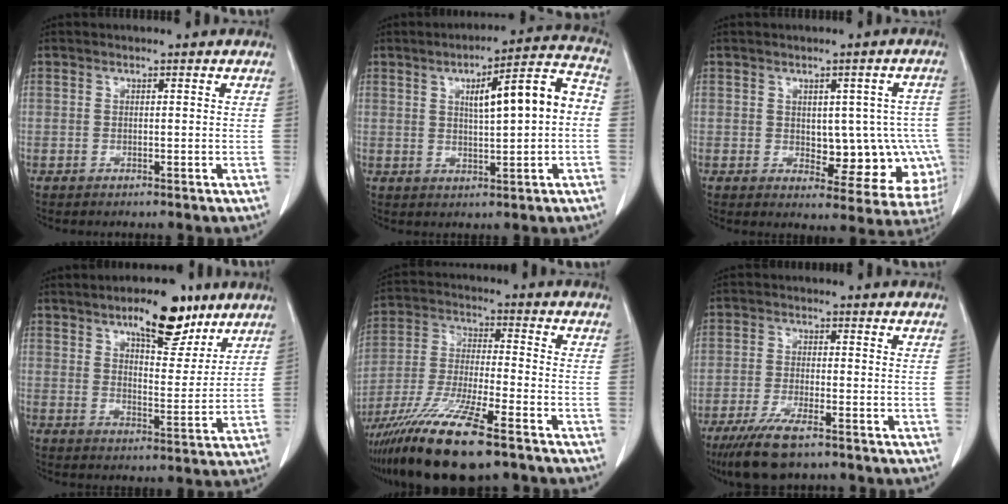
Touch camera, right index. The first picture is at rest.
{"total": 10.9, "force": [1.0, 1.9, 10.7], "torque": [-0.148, 0.036, 0.015]}
{"total": 12.1, "force": [-1.4, 6.4, 10.1], "torque": [-0.100, 0.017, -0.001]}
{"total": 11.2, "force": [7.5, 3.9, 7.3], "torque": [-0.106, -0.001, 0.115]}
{"total": 16.5, "force": [-11.2, 1.9, 12.0], "torque": [-0.247, -0.045, -0.209]}
{"total": 8.3, "force": [-5.8, 1.7, 5.7], "torque": [-0.108, -0.019, -0.097]}